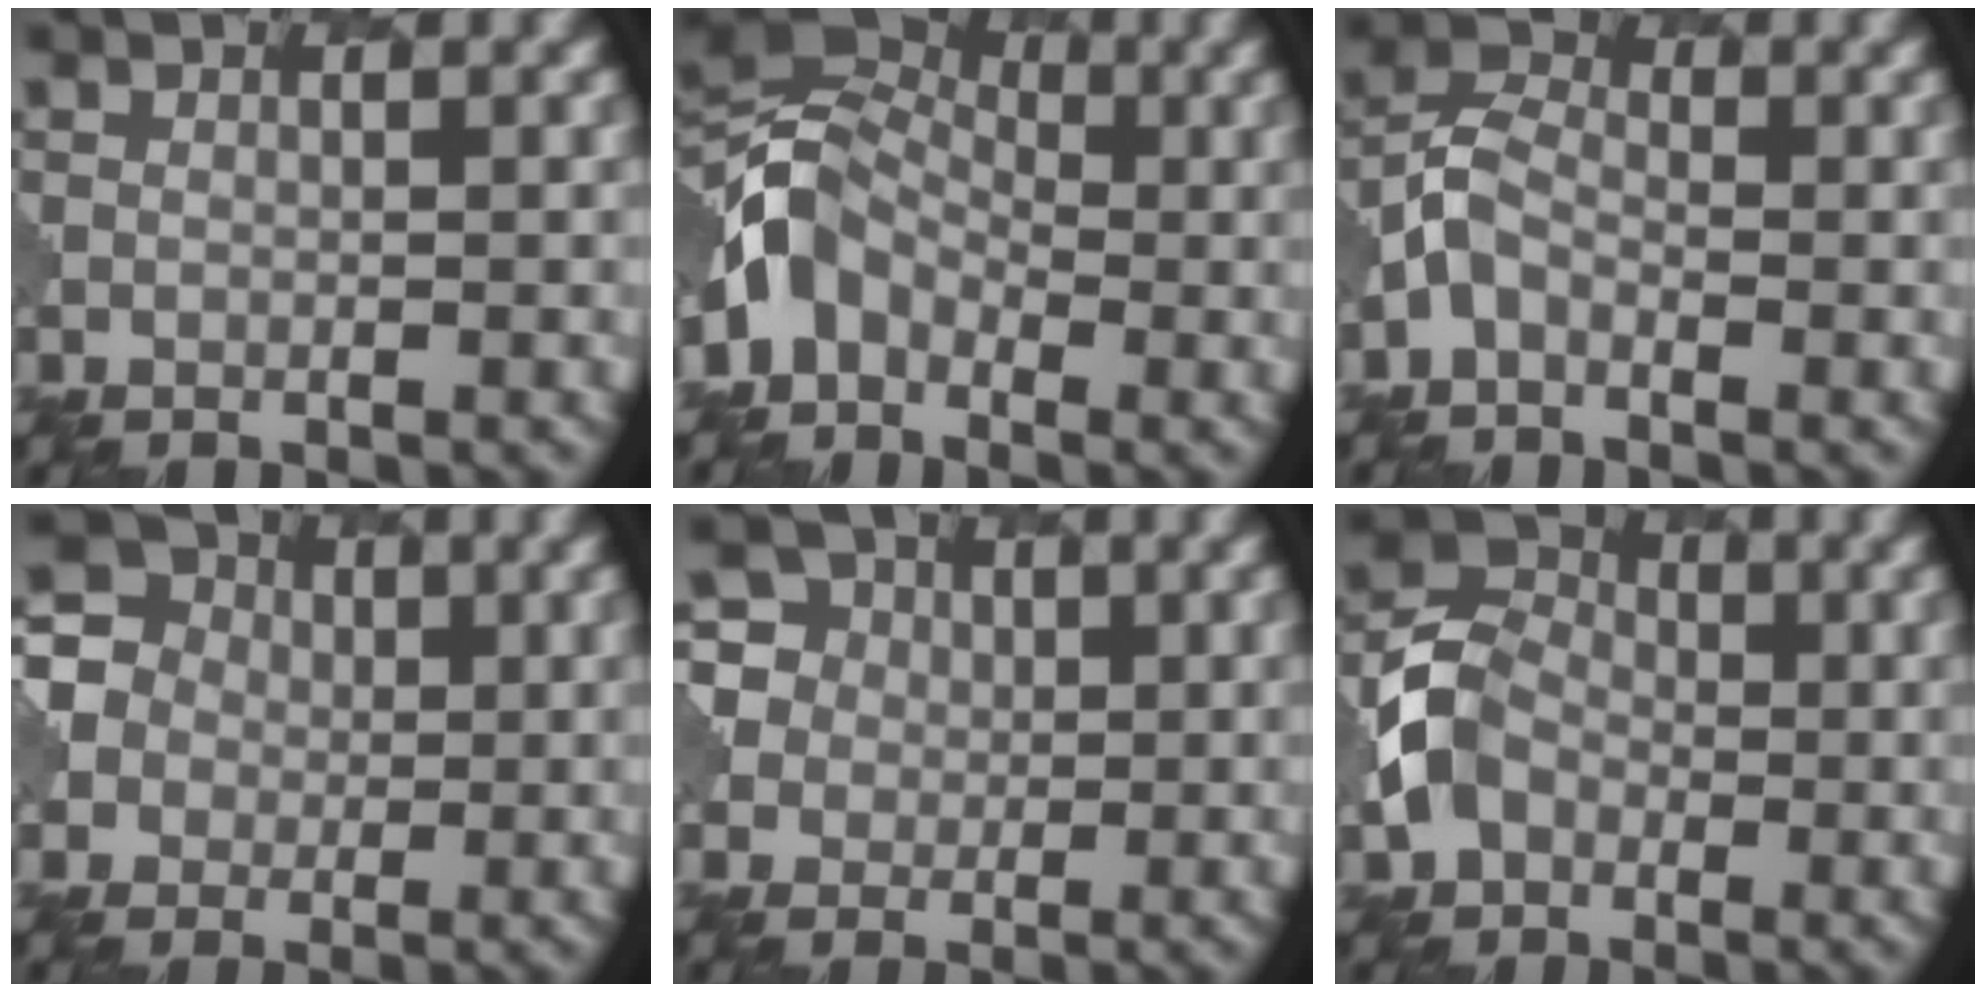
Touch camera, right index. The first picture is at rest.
{"total": 5.9, "force": [-1.8, 4.5, 3.4], "torque": [-0.060, 0.010, -0.058]}
{"total": 3.2, "force": [-1.4, 2.0, 2.0], "torque": [-0.047, 0.011, -0.038]}
{"total": 6.4, "force": [0.6, 6.0, 1.9], "torque": [-0.054, 0.034, -0.015]}
{"total": 6.5, "force": [1.7, 5.9, 1.9], "torque": [-0.046, 0.039, 0.016]}
{"total": 5.4, "force": [-1.2, 4.5, 2.8], "torque": [-0.062, 0.006, -0.037]}